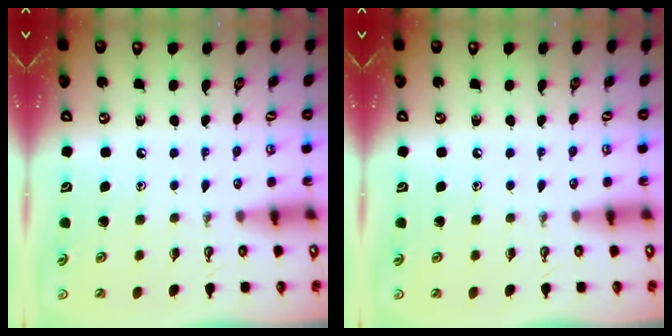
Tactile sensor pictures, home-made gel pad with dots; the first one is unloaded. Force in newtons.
{"total": 0.0}